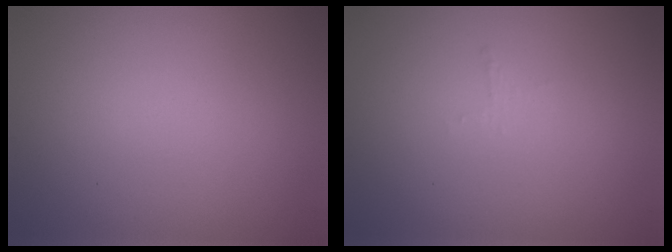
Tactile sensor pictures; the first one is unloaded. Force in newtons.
{"total": 0.7, "press": 0.6, "slide": 0.2}